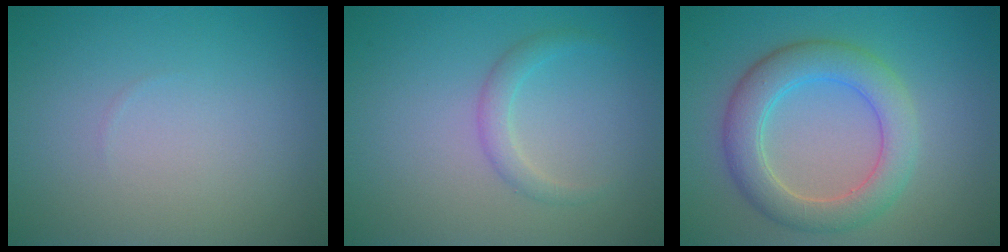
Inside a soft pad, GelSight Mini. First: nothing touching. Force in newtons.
{"total": 1.6, "press": 1.6, "slide": 0.0}
{"total": 5.3, "press": 5.2, "slide": 0.4}